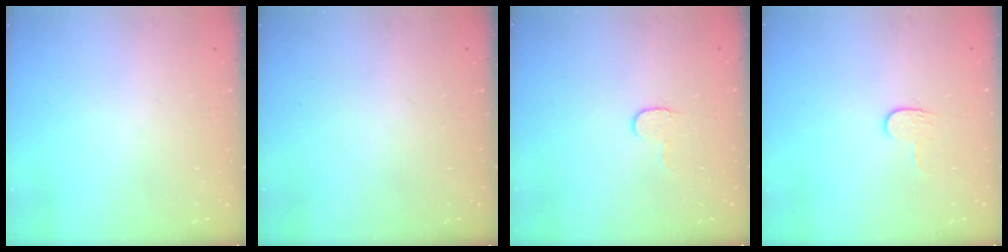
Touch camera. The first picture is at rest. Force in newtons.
{"total": 0.0}
{"total": 4.7, "press": 4.7, "slide": 0.5}
{"total": 3.9, "press": 3.9, "slide": 0.4}